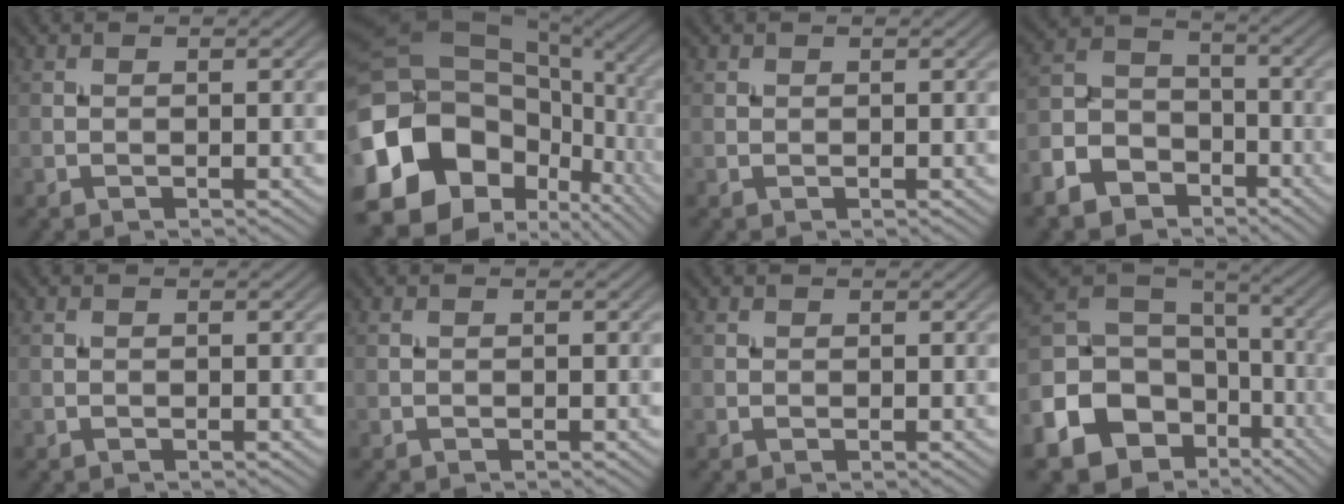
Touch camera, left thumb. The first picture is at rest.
{"total": 19.4, "force": [-3.9, 14.4, 12.4], "torque": [-0.283, -0.016, -0.037]}
{"total": 0.6, "force": [0.4, 0.4, 0.1], "torque": [0.001, -0.002, 0.009]}
{"total": 9.7, "force": [-6.0, 6.4, 4.0], "torque": [-0.110, -0.020, -0.127]}
{"total": 0.0}
{"total": 0.0}
{"total": 0.6, "force": [0.3, 0.5, 0.1], "torque": [0.001, -0.002, 0.008]}
{"total": 18.5, "force": [-8.3, 14.3, 8.3], "torque": [-0.232, -0.048, -0.137]}